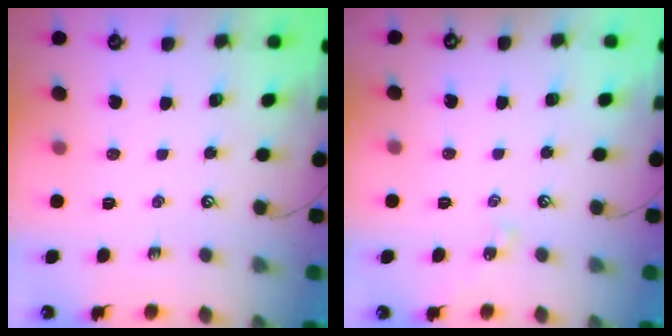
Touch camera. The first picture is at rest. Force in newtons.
{"total": 3.6, "press": 3.6, "slide": 0.6}